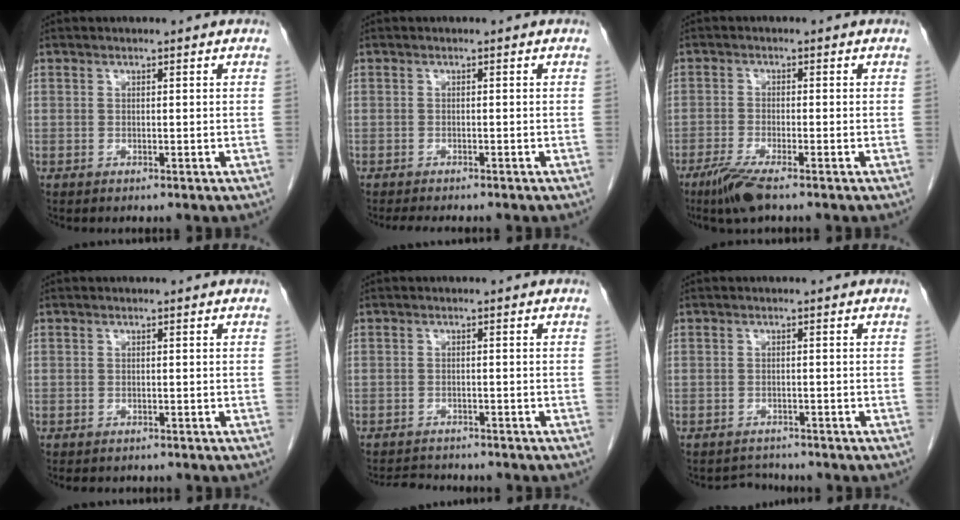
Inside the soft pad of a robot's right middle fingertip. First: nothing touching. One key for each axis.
{"total": 4.5, "fx": -3.9, "fy": 0.8, "fz": 2.1, "tx": -0.028, "ty": -0.010, "tz": -0.053}
{"total": 5.2, "fx": -3.7, "fy": 0.3, "fz": 3.7, "tx": -0.078, "ty": -0.016, "tz": -0.069}
{"total": 3.5, "fx": -3.0, "fy": 1.4, "fz": 1.2, "tx": -0.017, "ty": -0.006, "tz": -0.035}
{"total": 5.1, "fx": -4.8, "fy": 1.2, "fz": 1.2, "tx": -0.021, "ty": -0.008, "tz": -0.069}
{"total": 2.2, "fx": -2.1, "fy": 0.5, "fz": -0.6, "tx": 0.005, "ty": -0.008, "tz": -0.032}